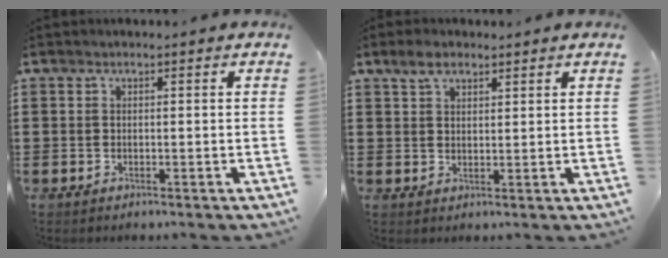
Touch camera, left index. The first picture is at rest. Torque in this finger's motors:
{"motor_torque": [0.22, 0.04, 0.08, 0.02]}